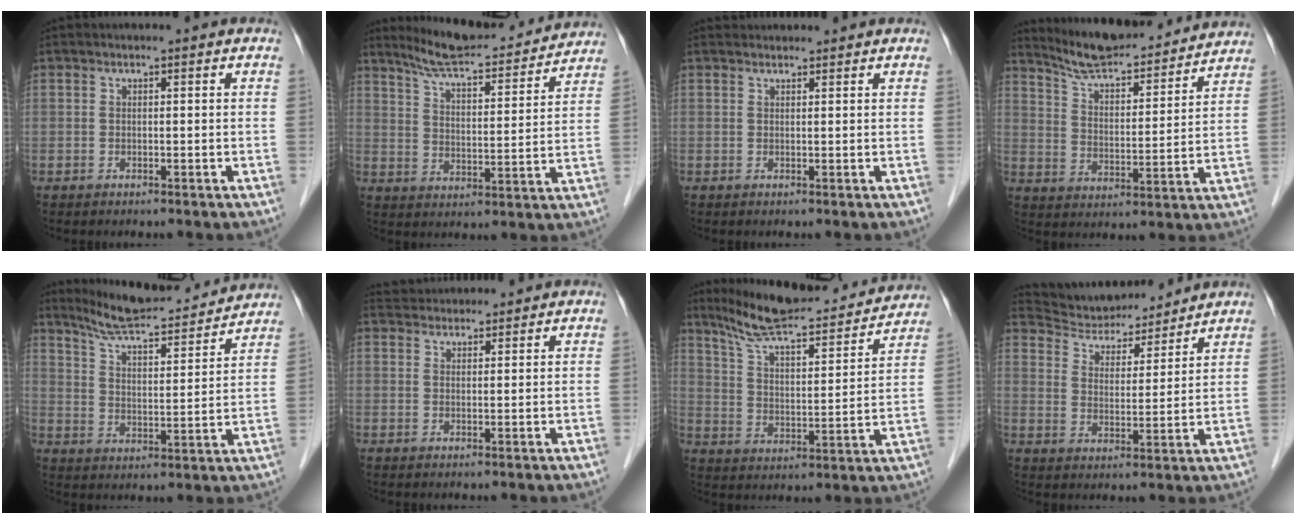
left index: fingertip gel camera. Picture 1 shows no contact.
{"total": 16.8, "force": [15.7, 2.0, 5.7], "torque": [-0.091, -0.002, 0.225]}
{"total": 2.9, "force": [2.8, 0.5, 0.2], "torque": [-0.007, 0.029, 0.042]}
{"total": 18.3, "force": [17.0, 2.8, 6.0], "torque": [-0.092, 0.003, 0.250]}
{"total": 16.0, "force": [15.1, 1.4, 5.2], "torque": [-0.086, -0.002, 0.226]}
{"total": 5.6, "force": [5.5, 1.0, 0.8], "torque": [-0.014, 0.038, 0.086]}
{"total": 20.0, "force": [18.2, 2.4, 7.8], "torque": [-0.127, 0.001, 0.269]}
{"total": 11.4, "force": [10.9, 2.5, 2.1], "torque": [-0.037, 0.013, 0.180]}